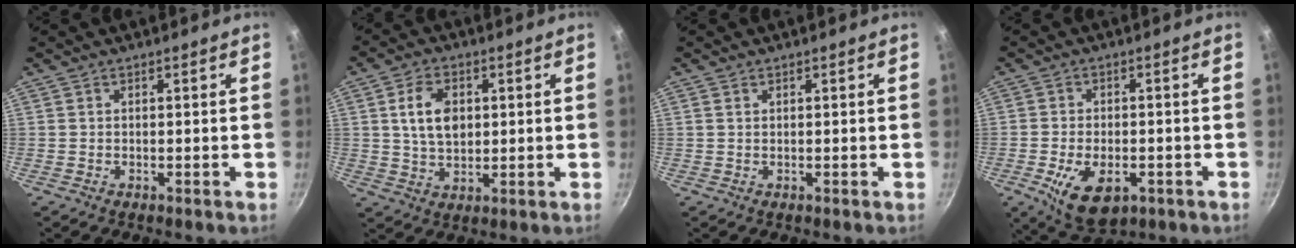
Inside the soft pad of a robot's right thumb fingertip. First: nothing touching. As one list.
[{"total": 8.6, "force": [1.7, 5.8, 6.0], "torque": [-0.090, -0.003, 0.031]}, {"total": 0.5, "force": [0.4, 0.3, 0.2], "torque": [-0.005, 0.001, 0.007]}, {"total": 10.5, "force": [-3.7, 6.0, 7.7], "torque": [-0.119, 0.004, -0.050]}]